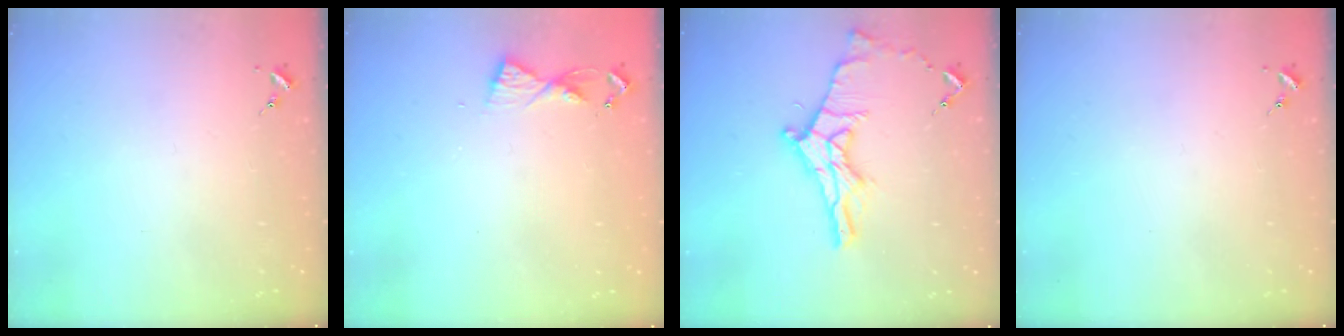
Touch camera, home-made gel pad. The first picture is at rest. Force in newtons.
{"total": 5.5, "press": 5.4, "slide": 0.6}
{"total": 13.4, "press": 13.4, "slide": 0.6}
{"total": 0.0}